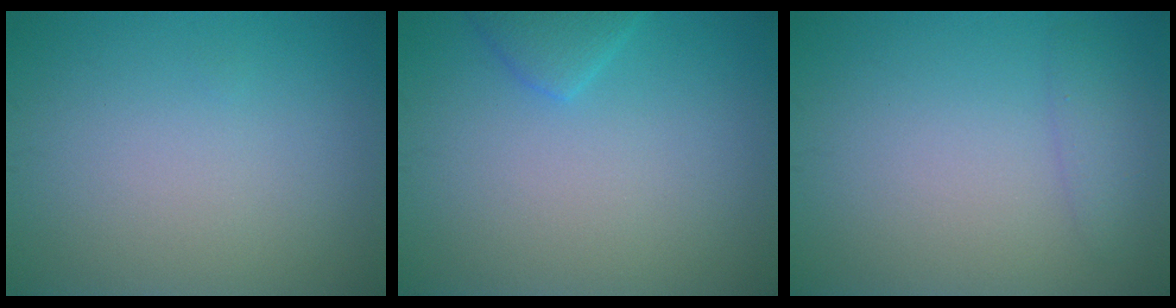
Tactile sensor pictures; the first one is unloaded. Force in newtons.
{"total": 1.8, "press": 1.8, "slide": 0.1}
{"total": 1.5, "press": 1.5, "slide": 0.0}